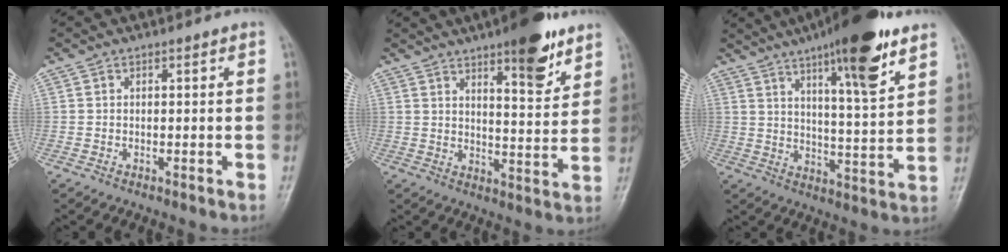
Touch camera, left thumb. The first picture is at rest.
{"total": 11.6, "force": [7.4, 3.2, 8.3], "torque": [-0.095, -0.045, 0.106]}
{"total": 17.5, "force": [10.6, 3.4, 13.5], "torque": [-0.186, -0.050, 0.164]}